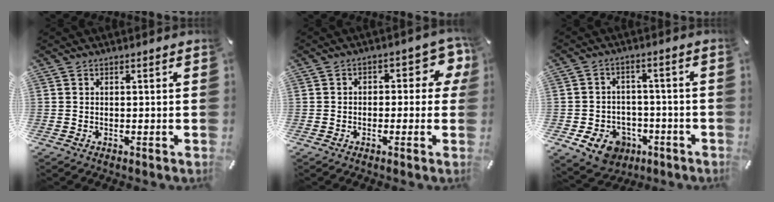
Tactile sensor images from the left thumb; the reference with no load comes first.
{"total": 6.7, "force": [0.5, 4.1, 5.3], "torque": [-0.068, 0.004, 0.003]}
{"total": 9.0, "force": [-4.4, 7.0, 3.7], "torque": [-0.071, 0.031, -0.077]}